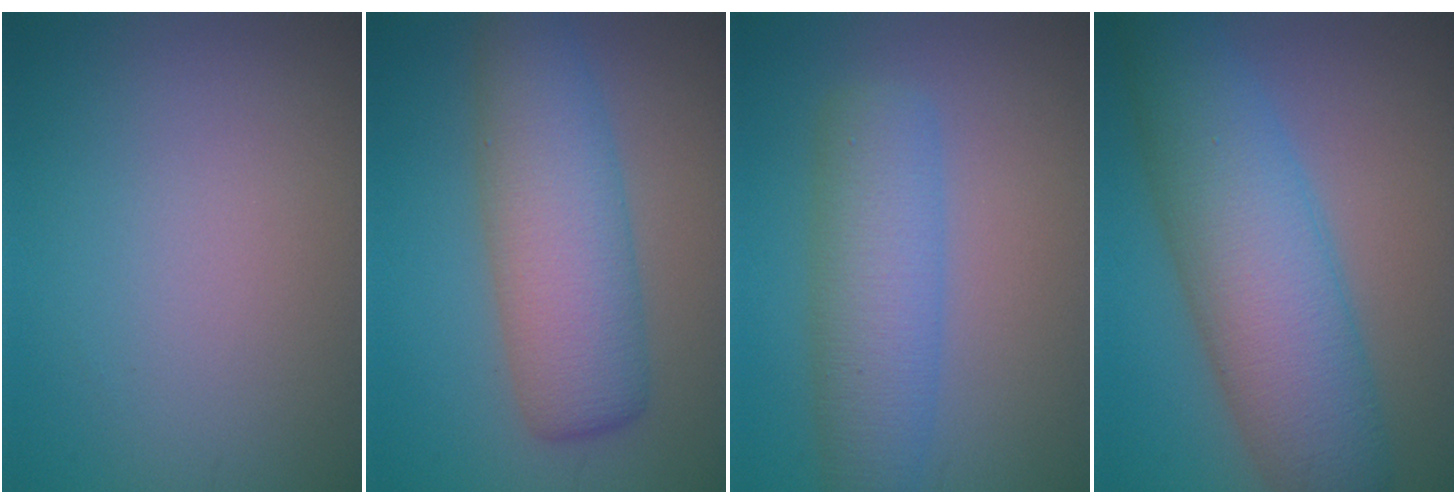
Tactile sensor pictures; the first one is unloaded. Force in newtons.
{"total": 7.0, "press": 7.0, "slide": 0.2}
{"total": 5.6, "press": 5.6, "slide": 0.1}
{"total": 9.6, "press": 9.6, "slide": 0.0}